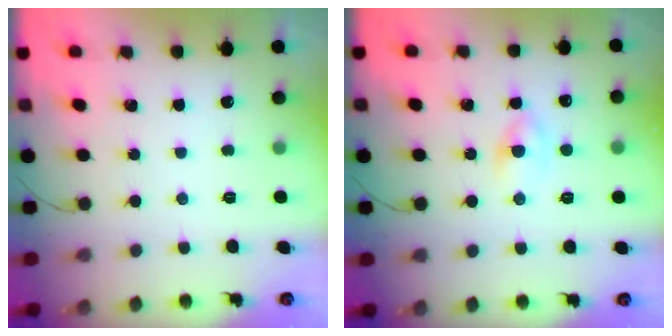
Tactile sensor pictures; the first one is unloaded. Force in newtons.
{"total": 2.3, "press": 2.0, "slide": 1.1}